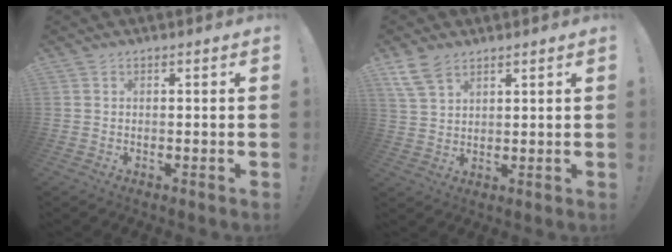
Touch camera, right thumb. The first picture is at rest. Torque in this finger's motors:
{"motor_torque": [-0.15, 0.16, 0.31, 0.16, 0.05]}